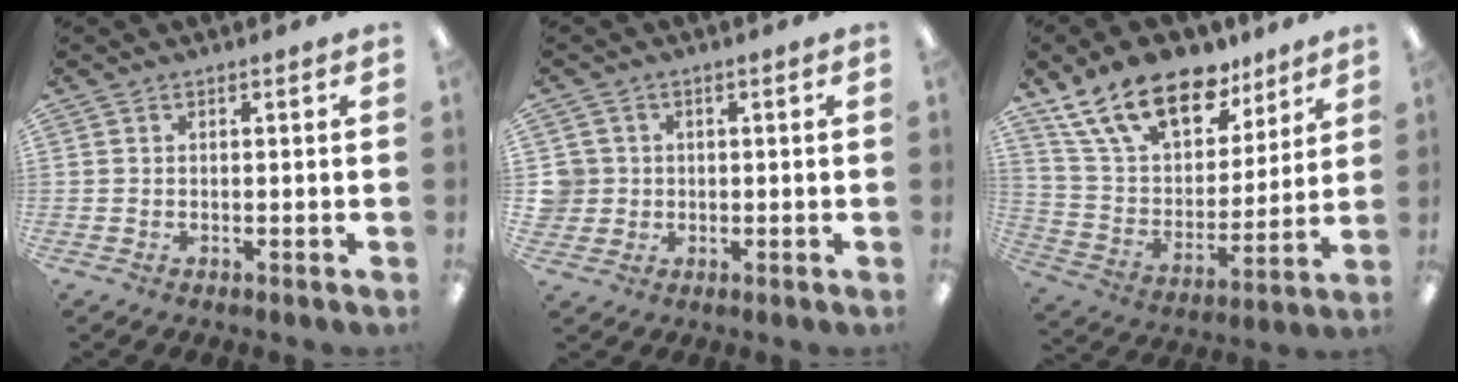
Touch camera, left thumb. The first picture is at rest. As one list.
[{"total": 4.0, "force": [0.4, 4.0, 0.3], "torque": [-0.008, 0.006, 0.006]}, {"total": 21.0, "force": [13.9, 10.9, 11.4], "torque": [-0.202, -0.069, 0.250]}]